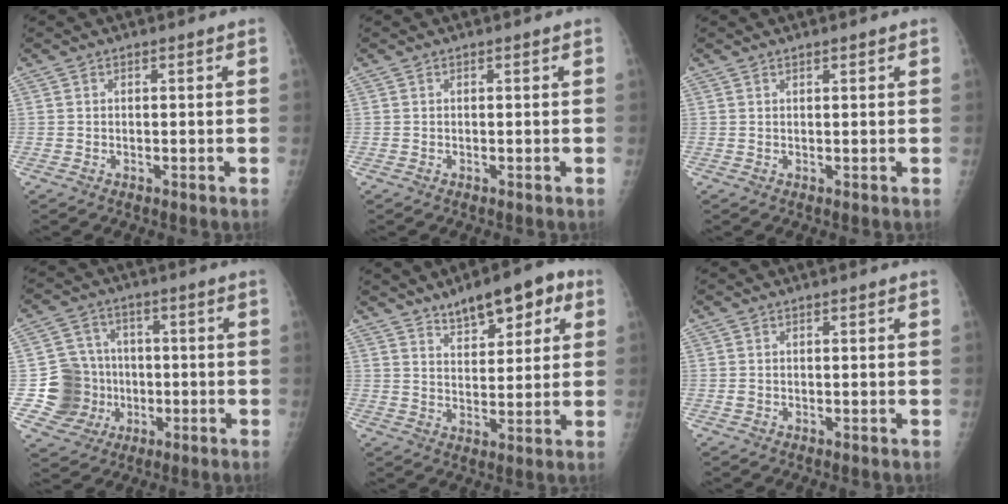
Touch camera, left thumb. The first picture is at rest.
{"total": 0.0}
{"total": 0.9, "force": [0.7, 0.1, 0.6], "torque": [-0.008, -0.002, 0.011]}
{"total": 10.8, "force": [-1.3, 10.4, 2.4], "torque": [-0.003, 0.016, -0.018]}
{"total": 11.3, "force": [6.5, 4.9, 7.9], "torque": [-0.079, -0.016, 0.097]}
{"total": 0.6, "force": [0.2, 0.4, 0.4], "torque": [-0.006, 0.004, 0.006]}